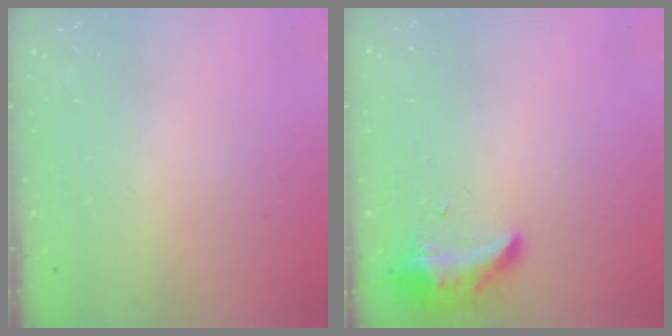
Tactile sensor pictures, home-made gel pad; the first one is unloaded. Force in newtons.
{"total": 8.6, "press": 8.6, "slide": 0.3}